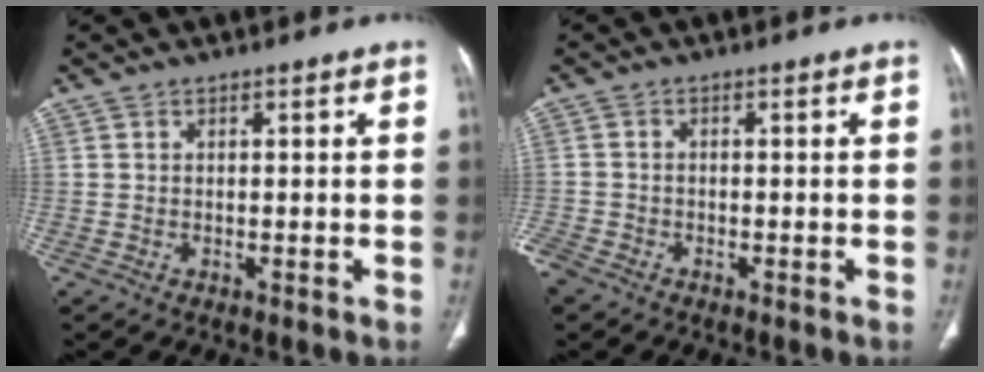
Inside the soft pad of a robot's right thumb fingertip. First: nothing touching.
{"total": 3.9, "force": [-2.8, 2.2, 1.4], "torque": [-0.041, 0.002, -0.057]}